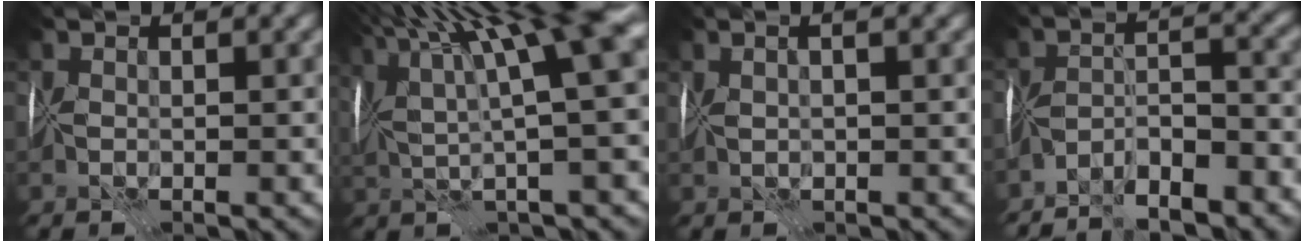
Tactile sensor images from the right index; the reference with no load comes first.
{"total": 12.8, "force": [4.7, 2.0, 11.7], "torque": [-0.184, 0.016, 0.087]}
{"total": 2.4, "force": [1.3, 0.7, 1.9], "torque": [-0.028, 0.017, 0.013]}
{"total": 5.2, "force": [-4.7, 0.6, 2.3], "torque": [-0.027, 0.006, -0.084]}